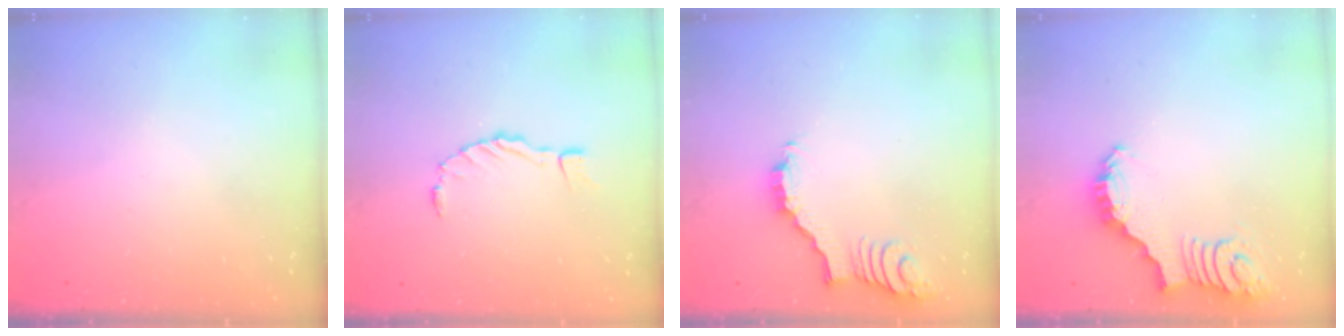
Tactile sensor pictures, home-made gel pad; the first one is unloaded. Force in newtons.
{"total": 0.6, "press": 0.6, "slide": 0.2}
{"total": 2.6, "press": 2.6, "slide": 0.4}
{"total": 2.6, "press": 2.6, "slide": 0.5}